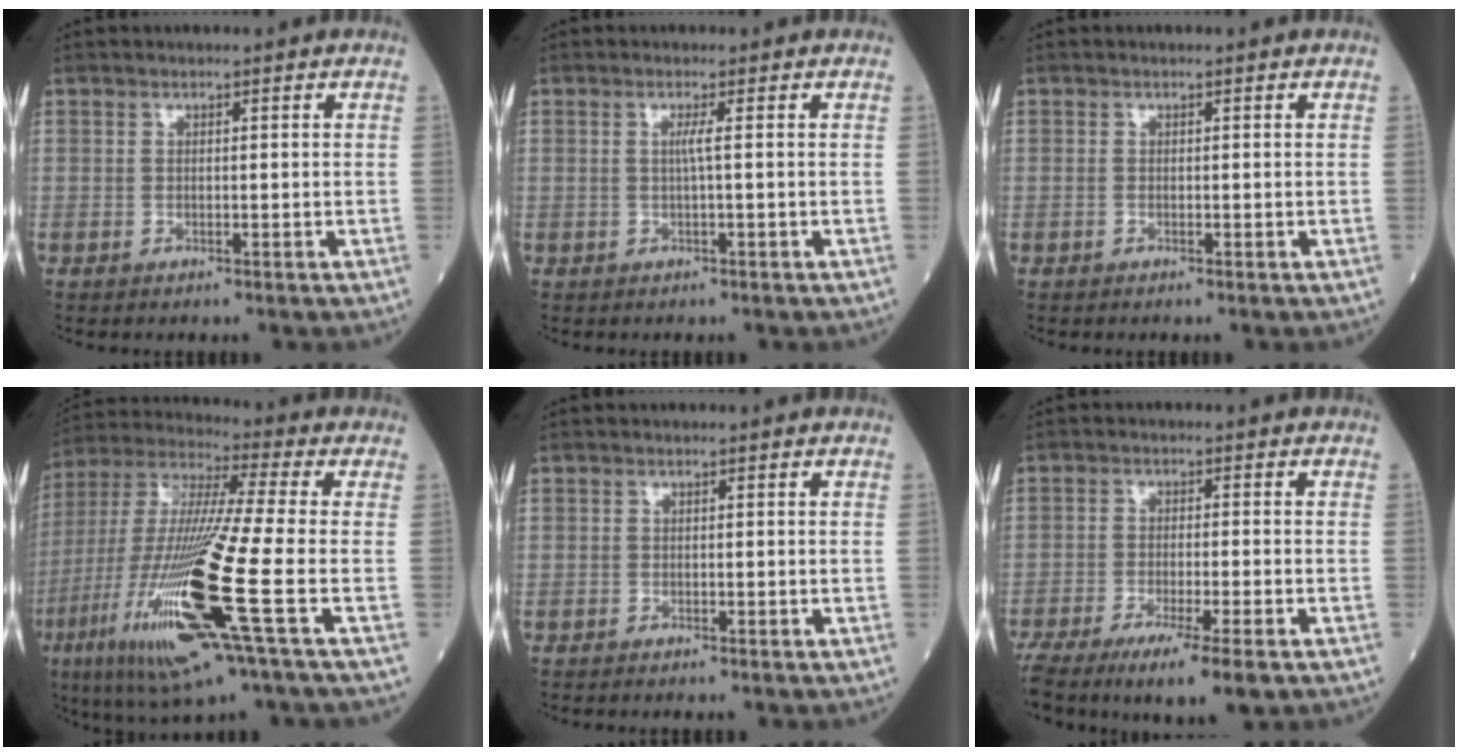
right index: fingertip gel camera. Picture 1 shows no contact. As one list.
[{"total": 1.2, "force": [0.0, -0.4, 1.1], "torque": [-0.024, 0.001, -0.001]}, {"total": 0.0}, {"total": 21.9, "force": [-7.1, 0.5, 20.7], "torque": [-0.450, -0.039, -0.139]}, {"total": 0.5, "force": [-0.5, -0.1, 0.2], "torque": [-0.002, 0.000, -0.009]}, {"total": 12.7, "force": [-8.5, 1.4, 9.3], "torque": [-0.150, -0.033, -0.138]}]